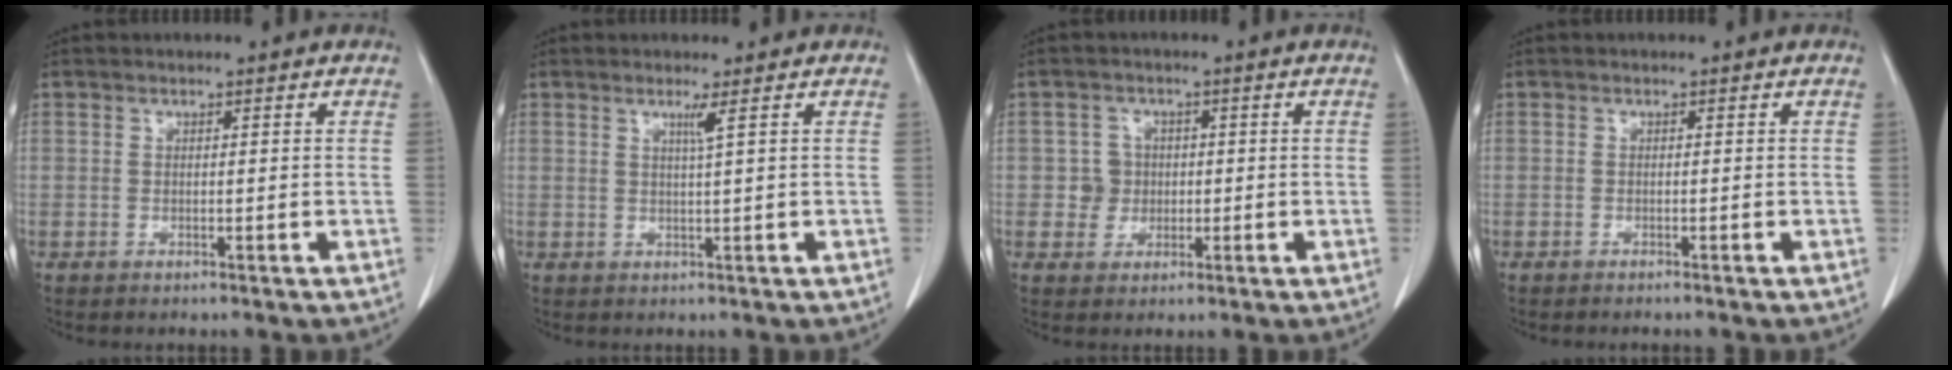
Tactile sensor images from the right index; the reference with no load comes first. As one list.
[{"total": 1.5, "force": [0.7, -0.6, 1.2], "torque": [-0.029, -0.007, 0.016]}, {"total": 3.1, "force": [0.0, 3.1, 0.2], "torque": [0.006, 0.012, 0.004]}, {"total": 1.4, "force": [-1.2, -0.1, 0.6], "torque": [-0.008, 0.001, -0.015]}]